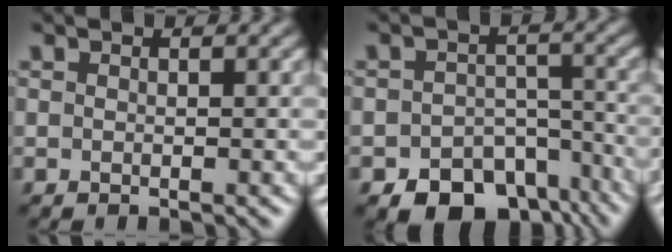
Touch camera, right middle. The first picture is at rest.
{"total": 8.4, "force": [-5.8, 4.9, 3.7], "torque": [-0.047, -0.019, -0.083]}